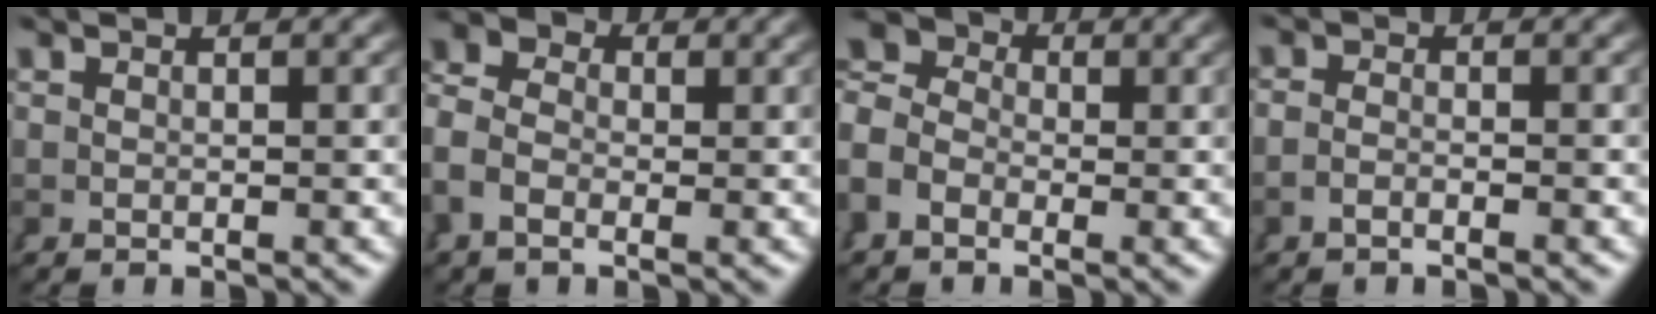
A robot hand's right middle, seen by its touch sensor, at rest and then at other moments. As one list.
[{"total": 4.6, "force": [0.2, 3.7, 2.8], "torque": [-0.054, -0.003, -0.009]}, {"total": 7.3, "force": [1.6, 6.0, 3.8], "torque": [-0.066, 0.014, 0.004]}, {"total": 1.2, "force": [-1.0, -0.1, 0.6], "torque": [-0.013, -0.001, -0.021]}]